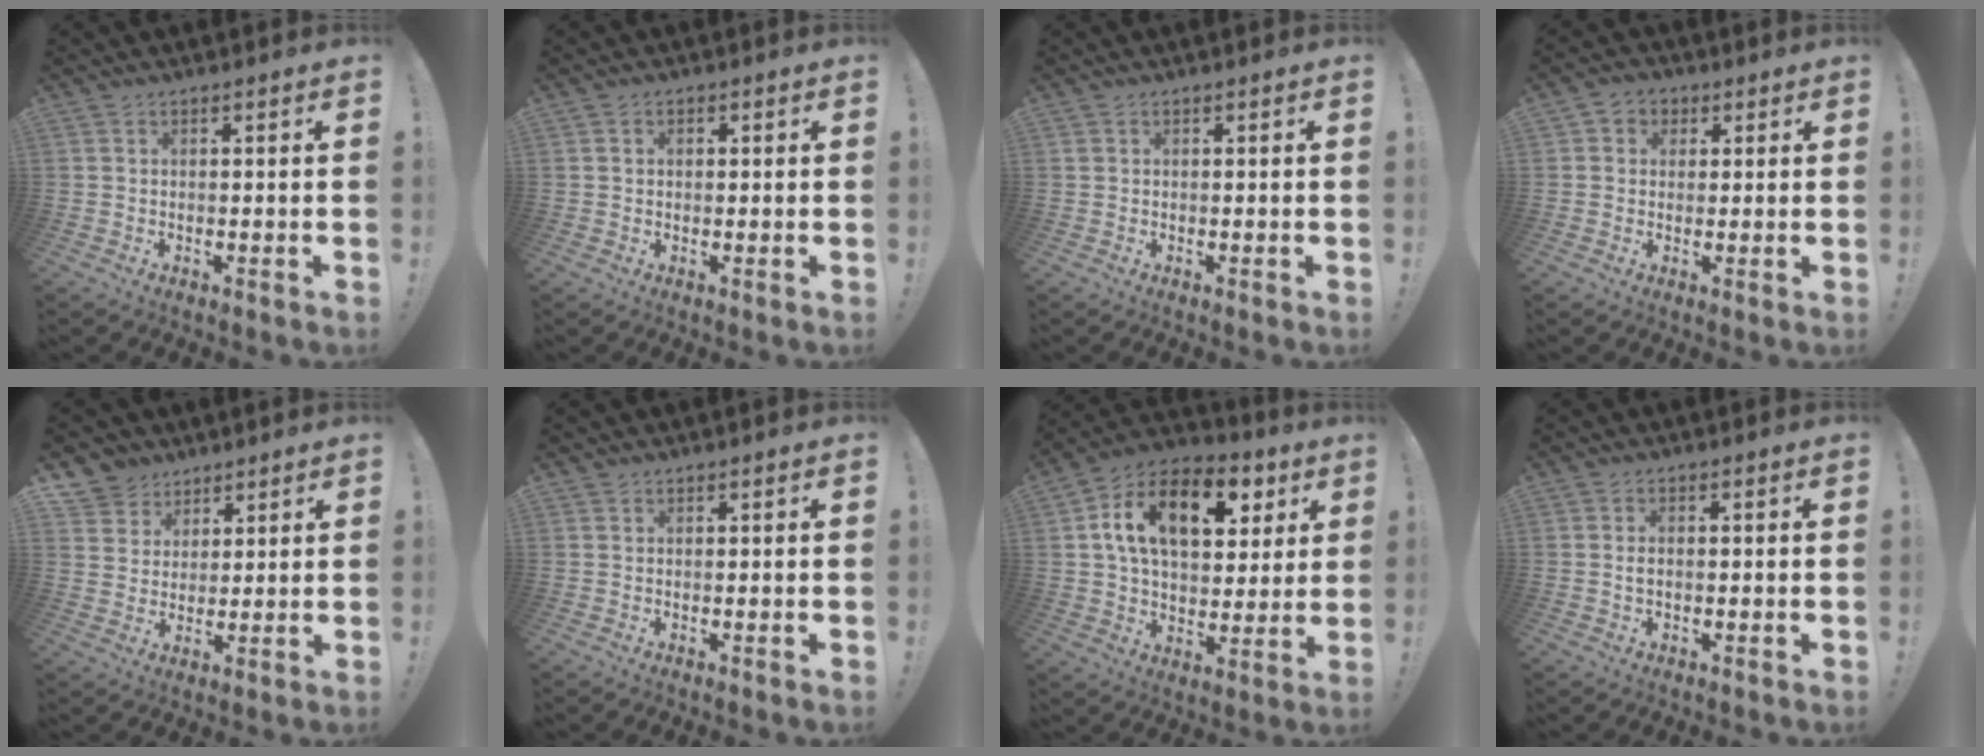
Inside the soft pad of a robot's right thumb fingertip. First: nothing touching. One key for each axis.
{"total": 1.2, "fx": -0.1, "fy": 1.1, "fz": 0.6, "tx": -0.007, "ty": 0.003, "tz": -0.003}
{"total": 0.6, "fx": 0.3, "fy": 0.5, "fz": 0.2, "tx": -0.011, "ty": 0.004, "tz": 0.007}
{"total": 3.6, "fx": 0.4, "fy": 3.5, "fz": 1.1, "tx": -0.019, "ty": 0.004, "tz": 0.007}
{"total": 7.2, "fx": 4.8, "fy": 5.4, "fz": 0.3, "tx": -0.010, "ty": -0.041, "tz": 0.096}
{"total": 0.5, "fx": 0.5, "fy": 0.3, "fz": 0.0, "tx": 0.004, "ty": -0.003, "tz": 0.009}
{"total": 18.3, "fx": 6.7, "fy": 11.1, "fz": 12.9, "tx": -0.200, "ty": -0.013, "tz": 0.113}
{"total": 1.5, "fx": 0.1, "fy": 0.9, "fz": 1.2, "tx": -0.025, "ty": 0.005, "tz": 0.001}